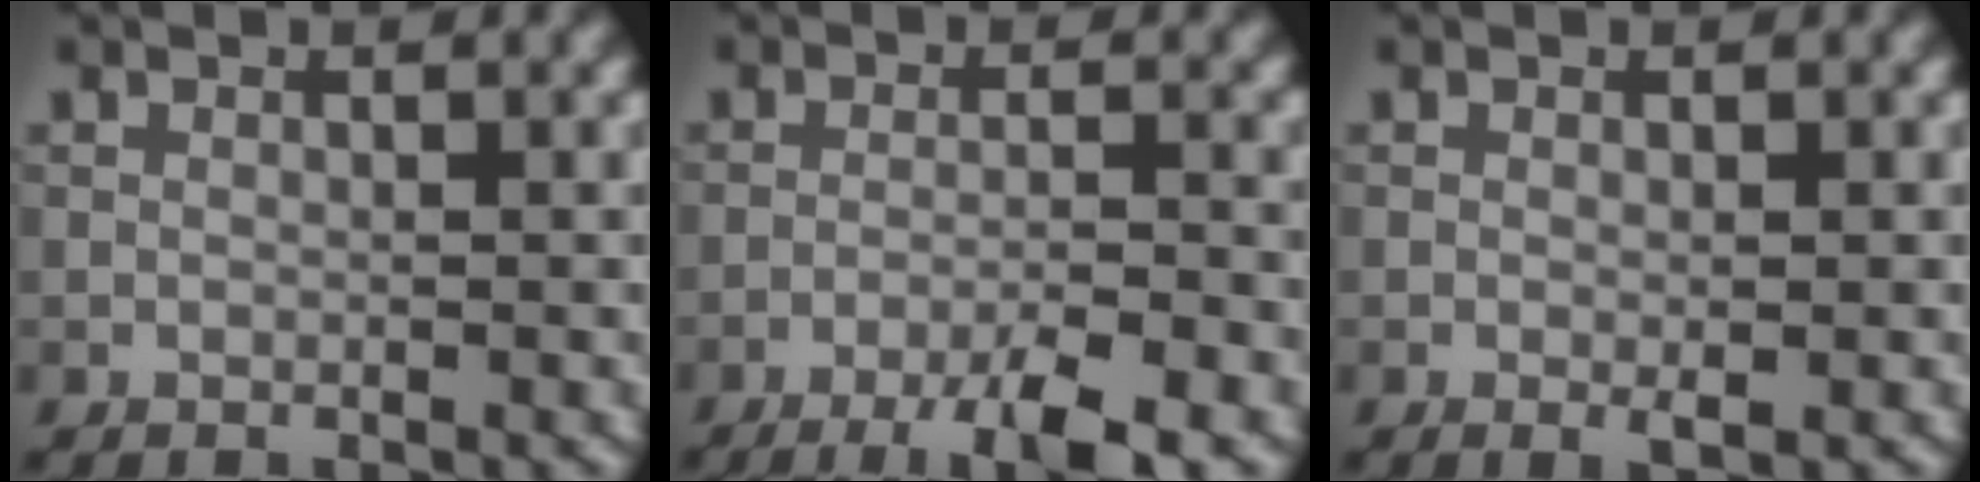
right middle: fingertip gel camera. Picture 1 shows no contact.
{"total": 6.4, "force": [-4.2, 1.0, 4.7], "torque": [-0.072, 0.000, -0.069]}
{"total": 0.9, "force": [-0.1, 0.2, 0.8], "torque": [-0.013, -0.004, -0.002]}